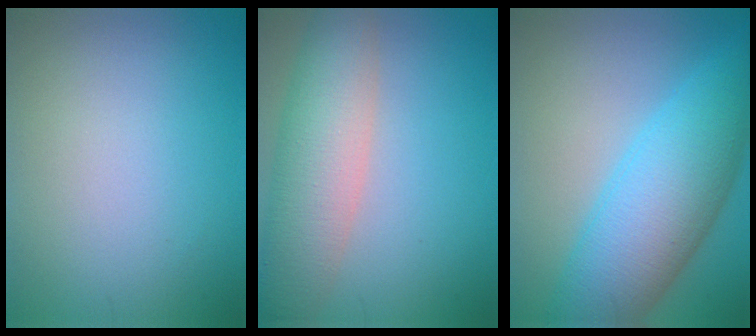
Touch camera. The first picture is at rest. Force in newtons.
{"total": 7.1, "press": 7.0, "slide": 0.7}
{"total": 9.9, "press": 9.9, "slide": 0.2}